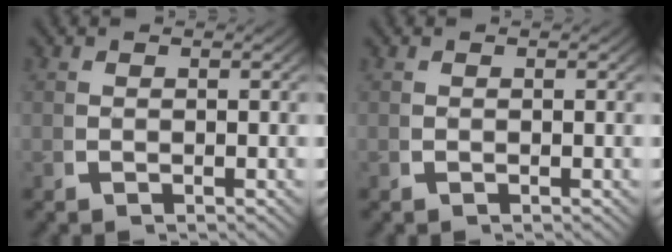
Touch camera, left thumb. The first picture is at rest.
{"total": 0.0}